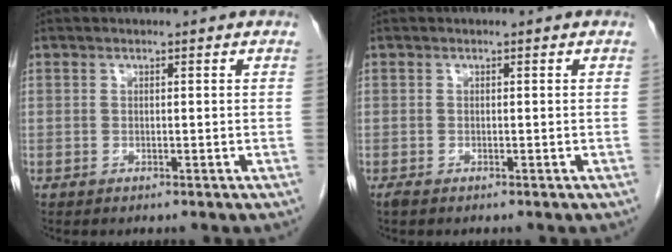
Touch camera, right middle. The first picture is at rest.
{"total": 0.7, "force": [-0.6, 0.2, 0.4], "torque": [-0.012, -0.004, -0.011]}